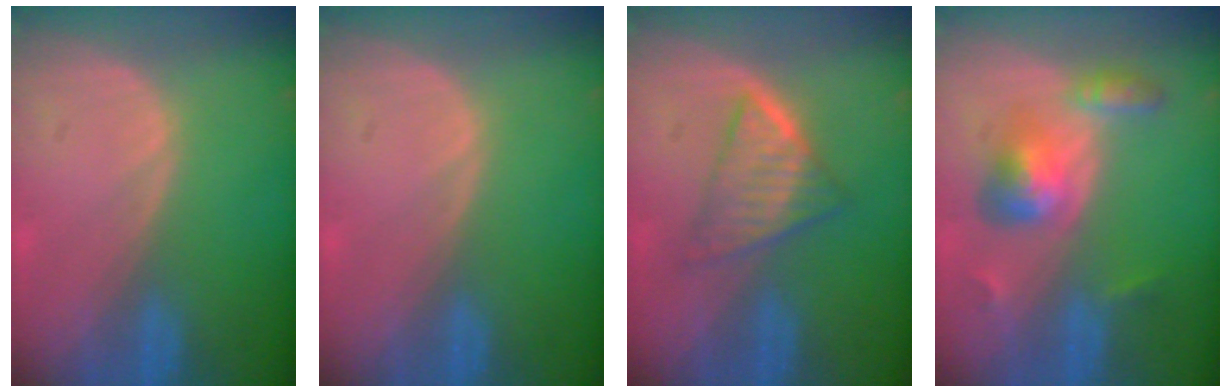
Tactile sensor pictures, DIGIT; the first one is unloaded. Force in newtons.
{"total": 0.0}
{"total": 5.5, "press": 5.4, "slide": 1.4}
{"total": 6.3, "press": 5.7, "slide": 2.8}